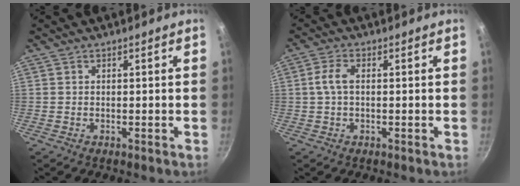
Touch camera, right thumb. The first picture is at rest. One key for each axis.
{"total": 3.8, "fx": 0.2, "fy": 1.8, "fz": 3.3, "tx": -0.078, "ty": 0.012, "tz": -0.001}